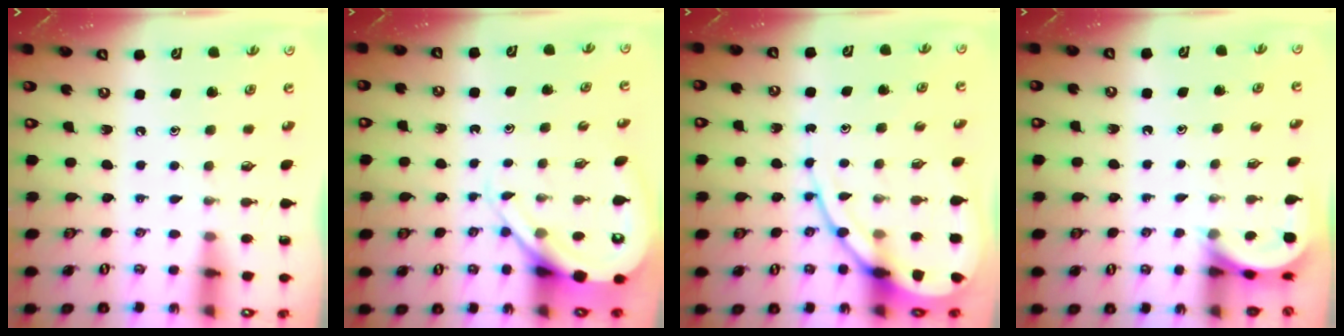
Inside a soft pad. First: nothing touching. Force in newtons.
{"total": 7.3, "press": 7.2, "slide": 0.9}
{"total": 10.4, "press": 10.4, "slide": 1.0}
{"total": 4.7, "press": 4.6, "slide": 0.3}